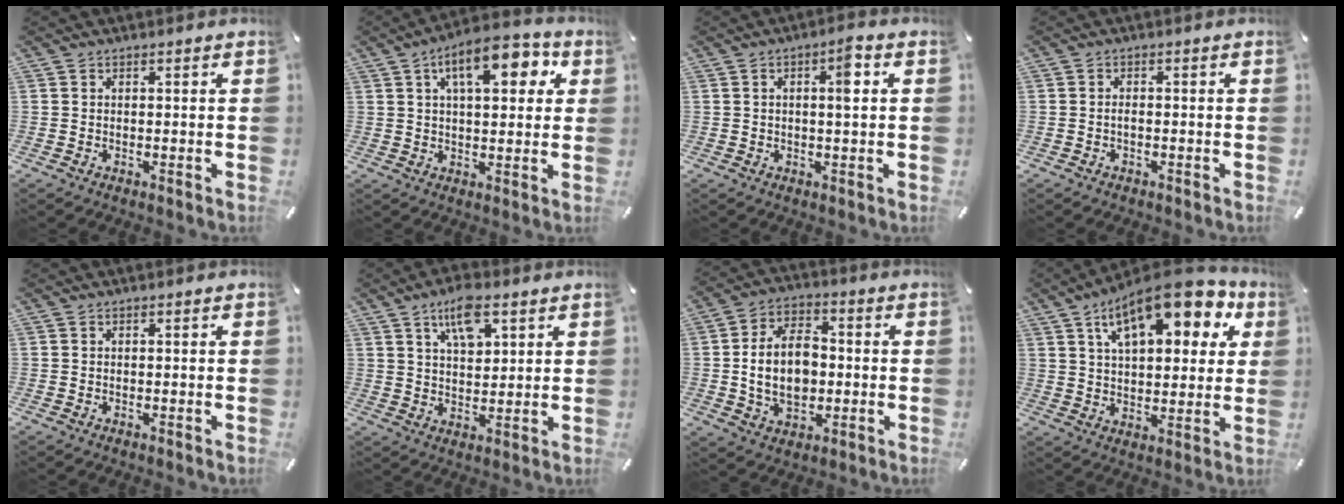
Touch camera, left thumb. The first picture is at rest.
{"total": 12.7, "force": [5.2, 5.8, 10.0], "torque": [-0.143, -0.008, 0.083]}
{"total": 4.8, "force": [0.9, 1.2, 4.6], "torque": [-0.067, 0.000, 0.006]}
{"total": 1.4, "force": [-0.7, 0.7, 1.0], "torque": [-0.022, 0.003, -0.014]}
{"total": 0.0}
{"total": 8.7, "force": [4.7, 4.3, 6.1], "torque": [-0.097, -0.012, 0.078]}
{"total": 13.0, "force": [-0.6, 9.4, 8.9], "torque": [-0.169, 0.011, -0.010]}
{"total": 17.8, "force": [9.4, 8.2, 12.7], "torque": [-0.190, -0.037, 0.152]}